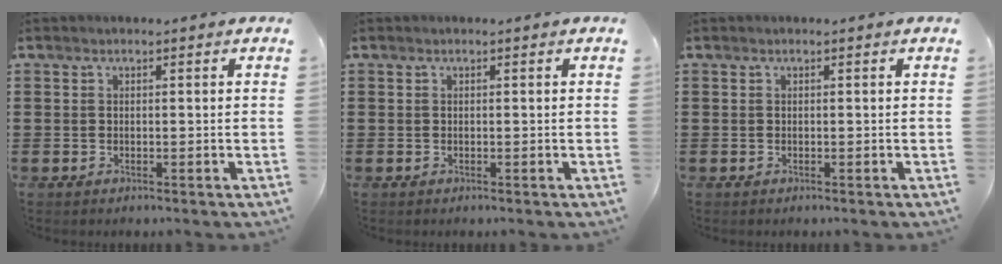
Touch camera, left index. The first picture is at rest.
{"total": 0.0}
{"total": 0.0}